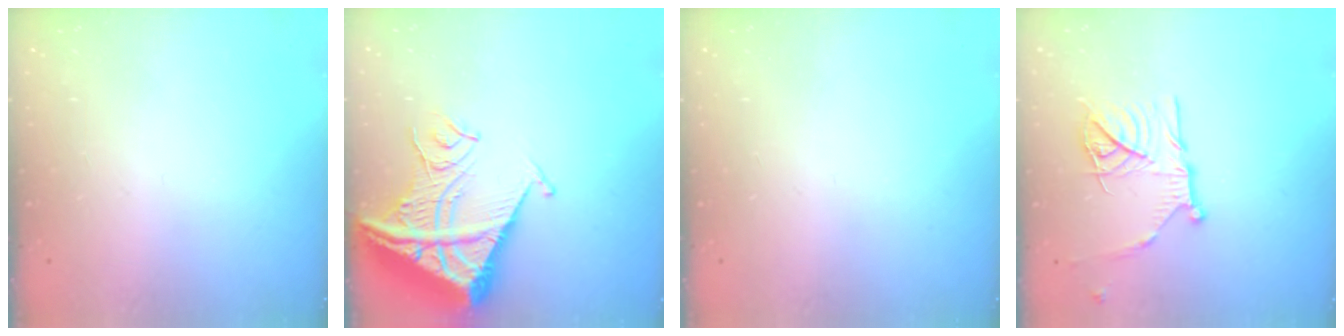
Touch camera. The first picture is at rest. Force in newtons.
{"total": 16.6, "press": 16.4, "slide": 2.0}
{"total": 0.0}
{"total": 17.1, "press": 17.0, "slide": 1.5}